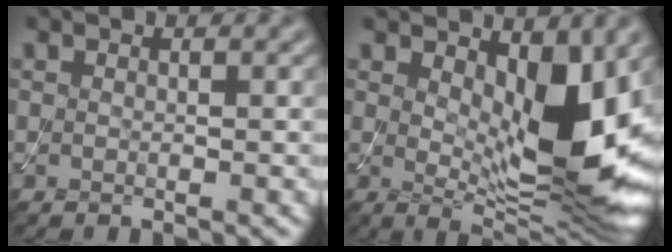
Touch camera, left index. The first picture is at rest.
{"total": 9.3, "force": [1.8, 3.9, 8.3], "torque": [-0.127, -0.016, 0.035]}